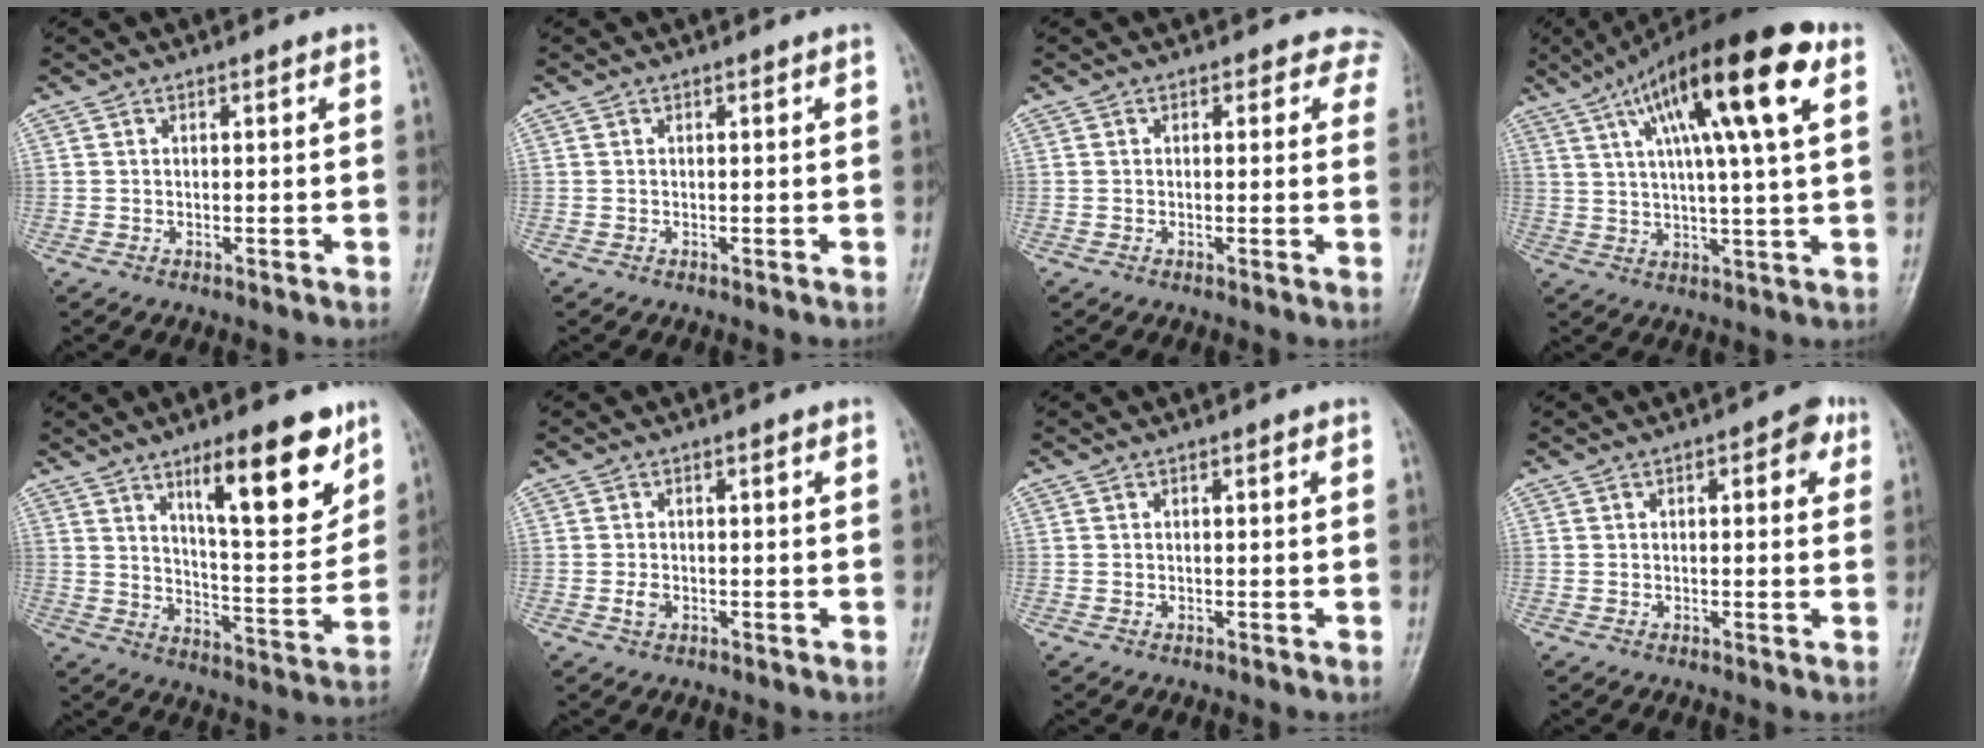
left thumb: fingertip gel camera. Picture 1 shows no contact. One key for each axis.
{"total": 0.0}
{"total": 3.7, "fx": 2.5, "fy": 2.5, "fz": 1.2, "tx": 0.022, "ty": -0.007, "tz": 0.004}
{"total": 20.6, "fx": 8.3, "fy": 4.0, "fz": 18.4, "tx": -0.302, "ty": 0.010, "tz": 0.132}
{"total": 16.5, "fx": 9.7, "fy": 4.7, "fz": 12.5, "tx": -0.153, "ty": -0.062, "tz": 0.157}
{"total": 1.9, "fx": -0.4, "fy": 1.3, "fz": 1.3, "tx": -0.022, "ty": 0.004, "tz": -0.008}
{"total": 0.0}
{"total": 4.0, "fx": 1.4, "fy": 1.9, "fz": 3.2, "tx": -0.023, "ty": 0.002, "tz": 0.009}